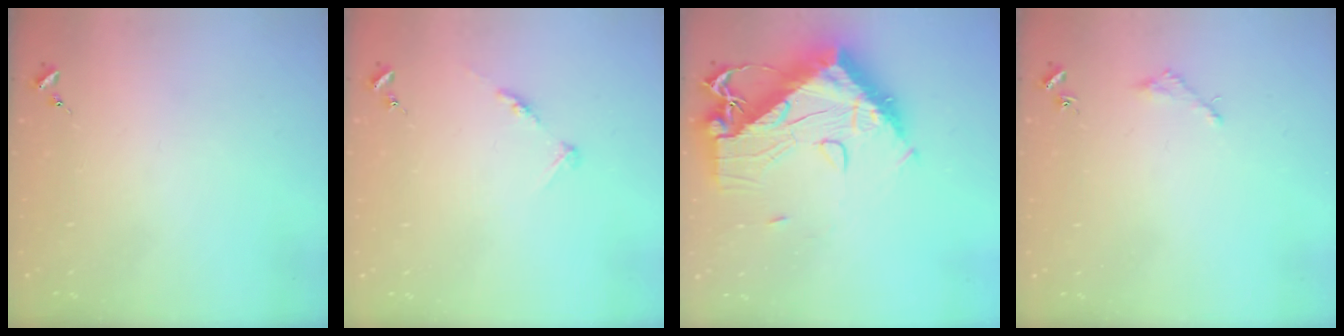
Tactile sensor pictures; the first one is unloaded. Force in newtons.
{"total": 5.8, "press": 5.8, "slide": 0.6}
{"total": 18.2, "press": 18.1, "slide": 1.9}
{"total": 1.6, "press": 1.6, "slide": 0.2}